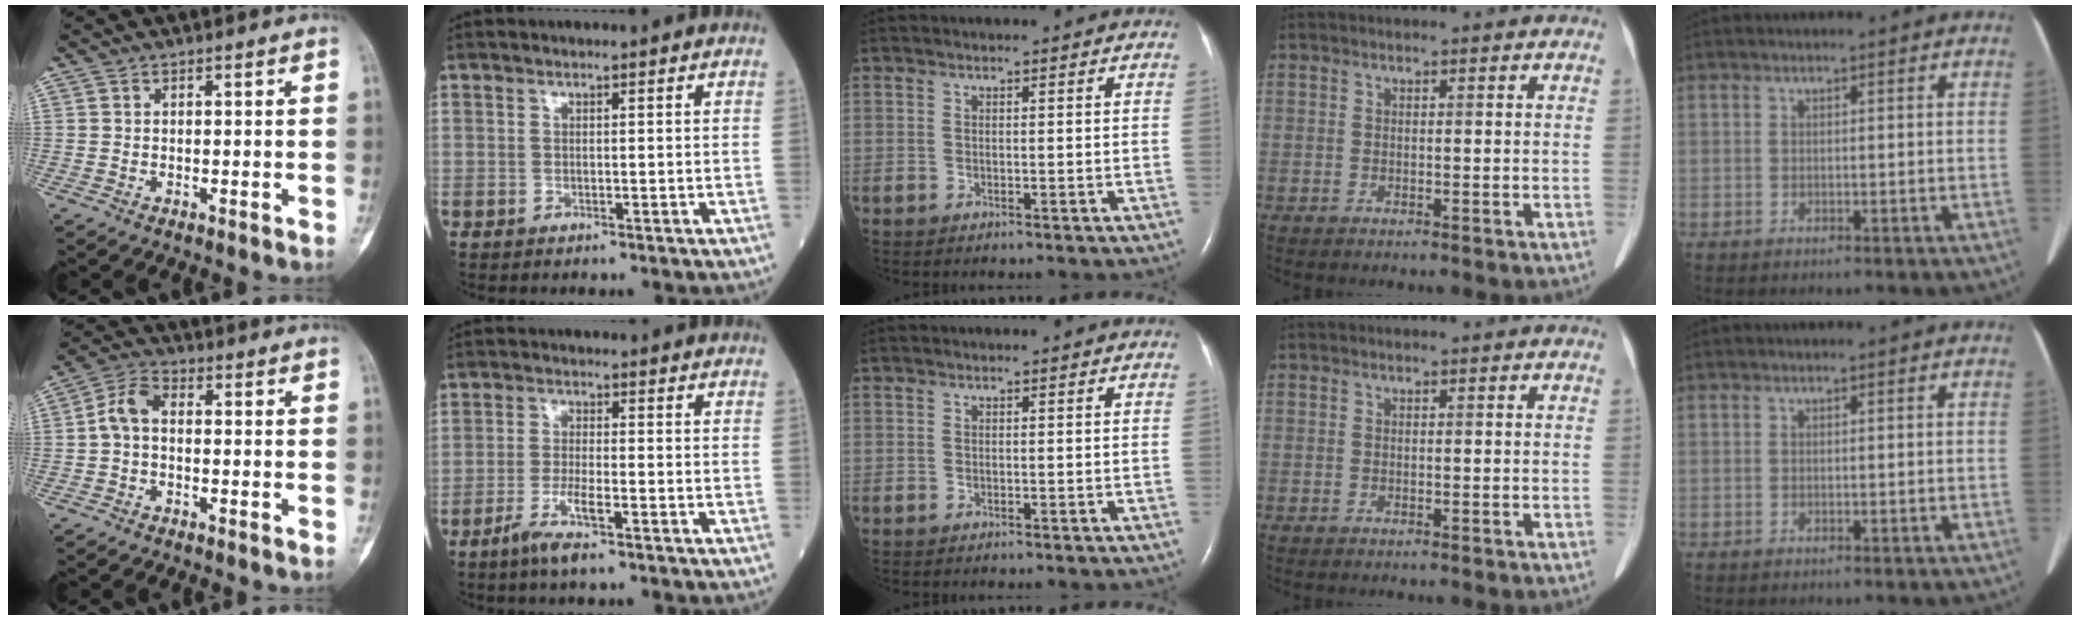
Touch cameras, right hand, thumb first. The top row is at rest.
{"thumb": {"total": 5.1, "force": [-0.5, 3.1, 4.1], "torque": [-0.080, 0.018, -0.022]}, "index": {"total": 5.1, "force": [-3.0, 0.3, 4.0], "torque": [-0.081, -0.006, -0.059]}}